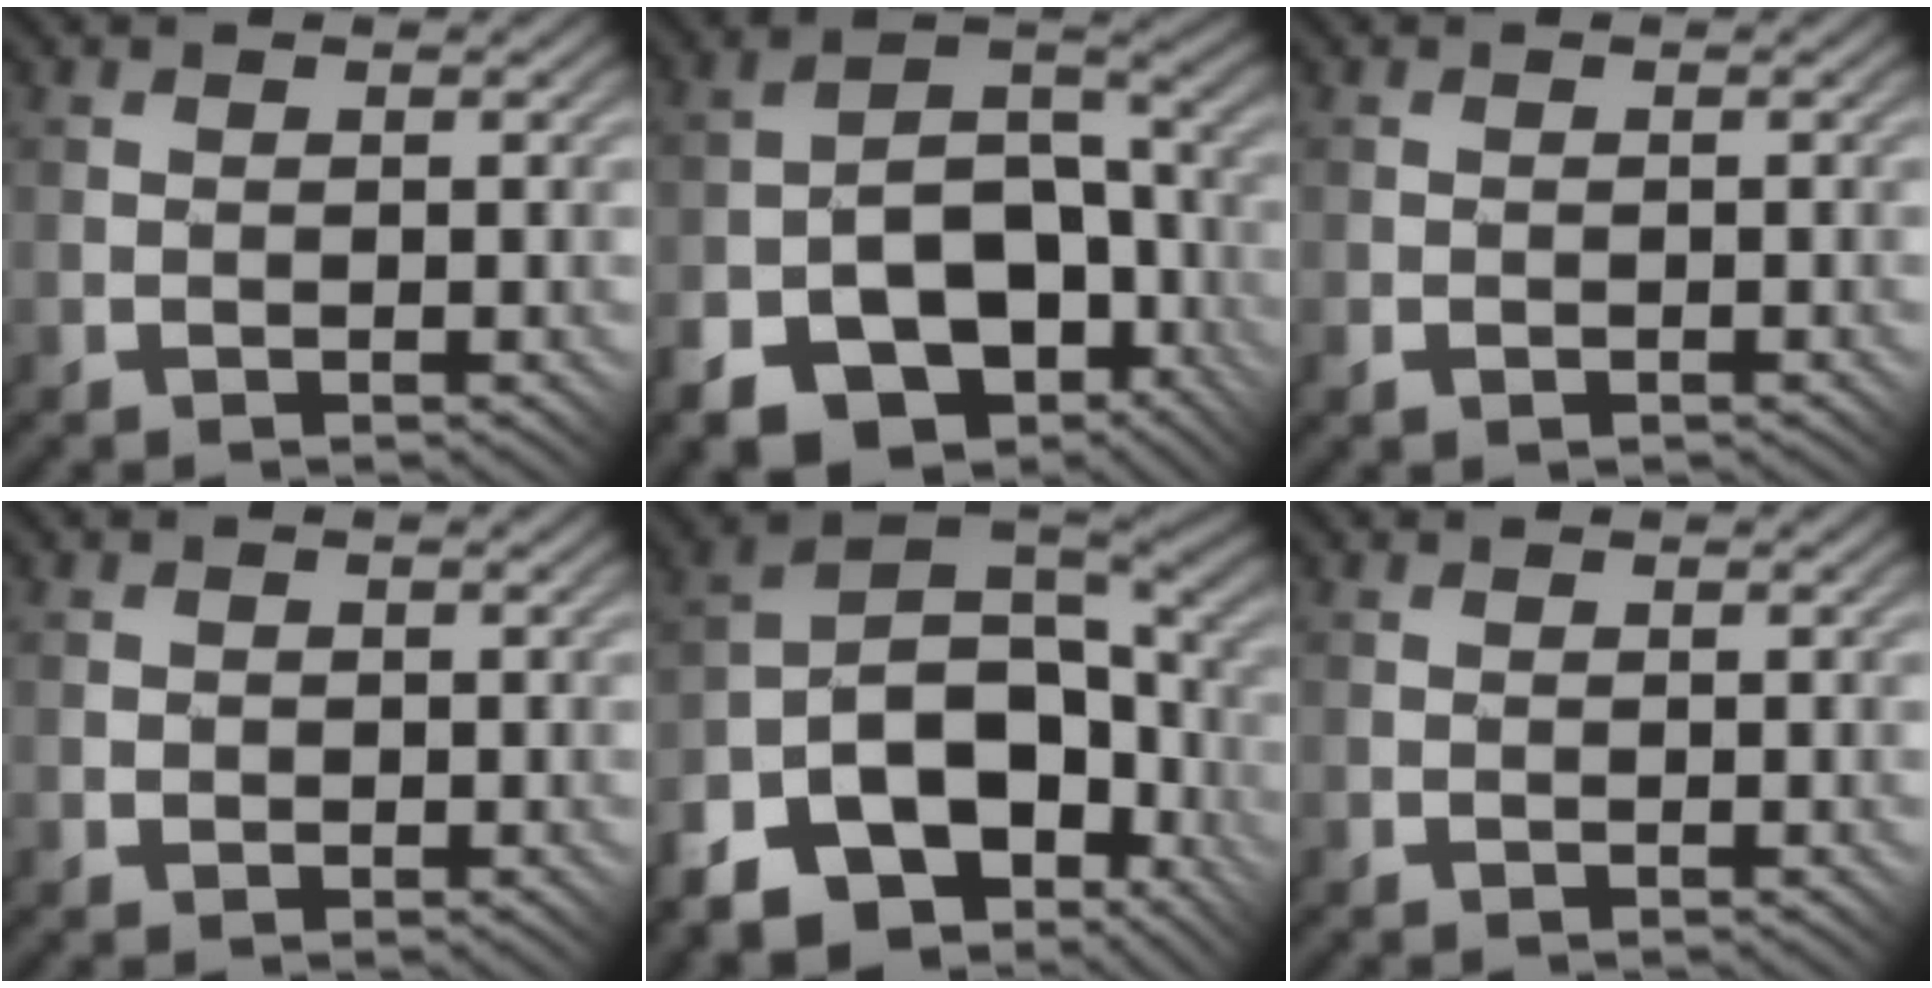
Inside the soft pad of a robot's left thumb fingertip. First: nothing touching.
{"total": 14.9, "force": [-7.6, 9.4, 8.8], "torque": [-0.161, -0.038, -0.119]}
{"total": 0.6, "force": [-0.5, 0.3, 0.3], "torque": [-0.004, 0.000, -0.008]}
{"total": 0.8, "force": [-0.1, 0.8, 0.2], "torque": [-0.002, 0.001, 0.001]}
{"total": 16.5, "force": [-7.1, 10.0, 11.0], "torque": [-0.228, -0.027, -0.108]}
{"total": 0.0}